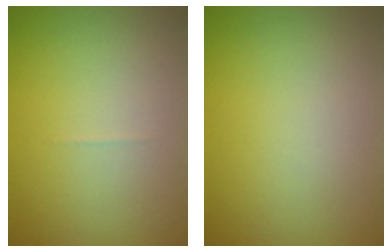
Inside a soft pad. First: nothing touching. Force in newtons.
{"total": 0.0}